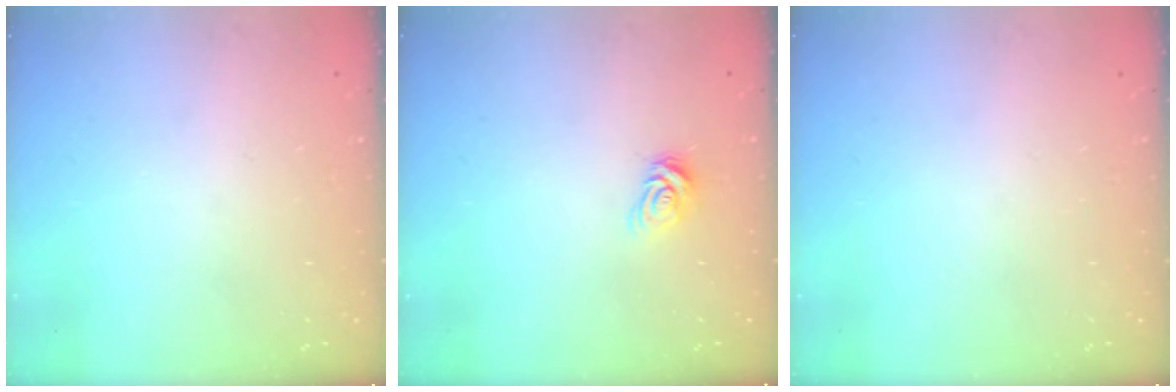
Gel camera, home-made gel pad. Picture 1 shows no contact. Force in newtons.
{"total": 6.7, "press": 6.7, "slide": 0.4}
{"total": 0.0}